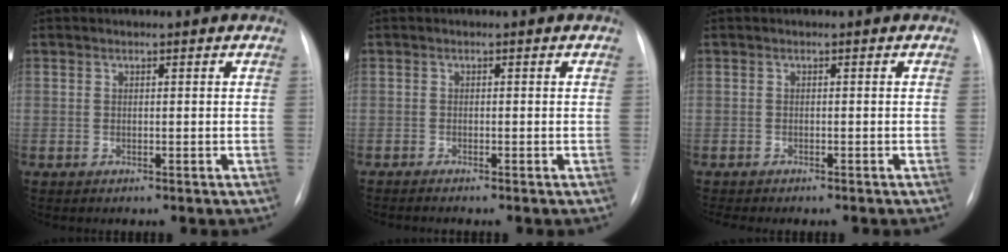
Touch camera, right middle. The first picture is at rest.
{"total": 1.9, "force": [-1.6, -0.2, 1.0], "torque": [-0.015, -0.005, -0.019]}
{"total": 4.2, "force": [-3.7, 0.7, 2.0], "torque": [-0.023, -0.006, -0.042]}